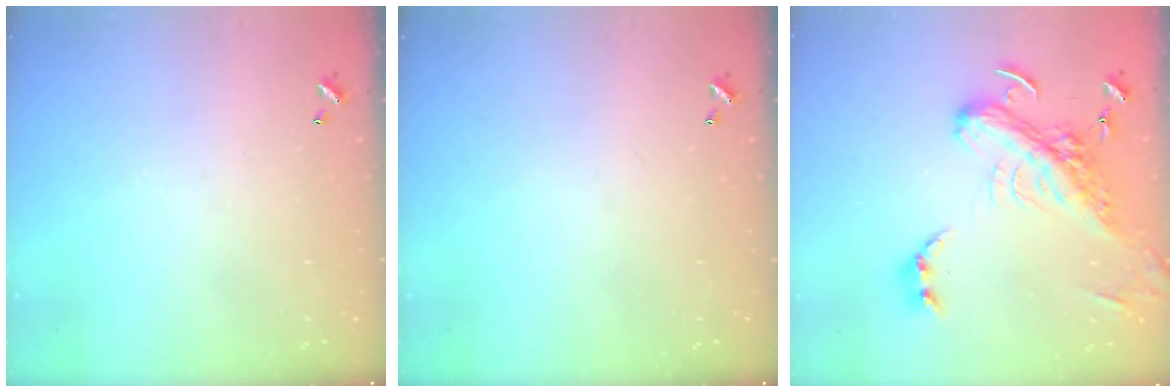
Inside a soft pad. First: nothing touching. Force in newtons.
{"total": 0.0}
{"total": 9.5, "press": 9.3, "slide": 2.2}